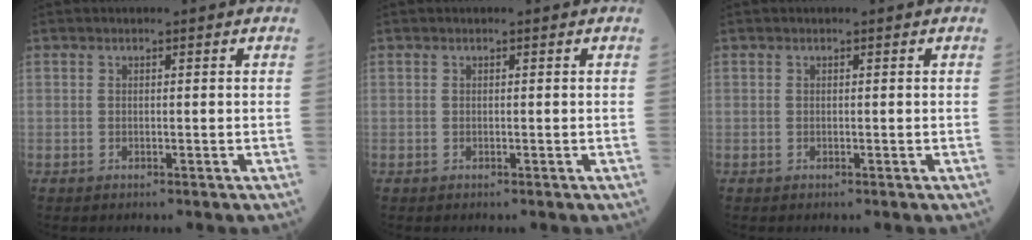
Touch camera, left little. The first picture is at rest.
{"total": 0.0}
{"total": 0.0}